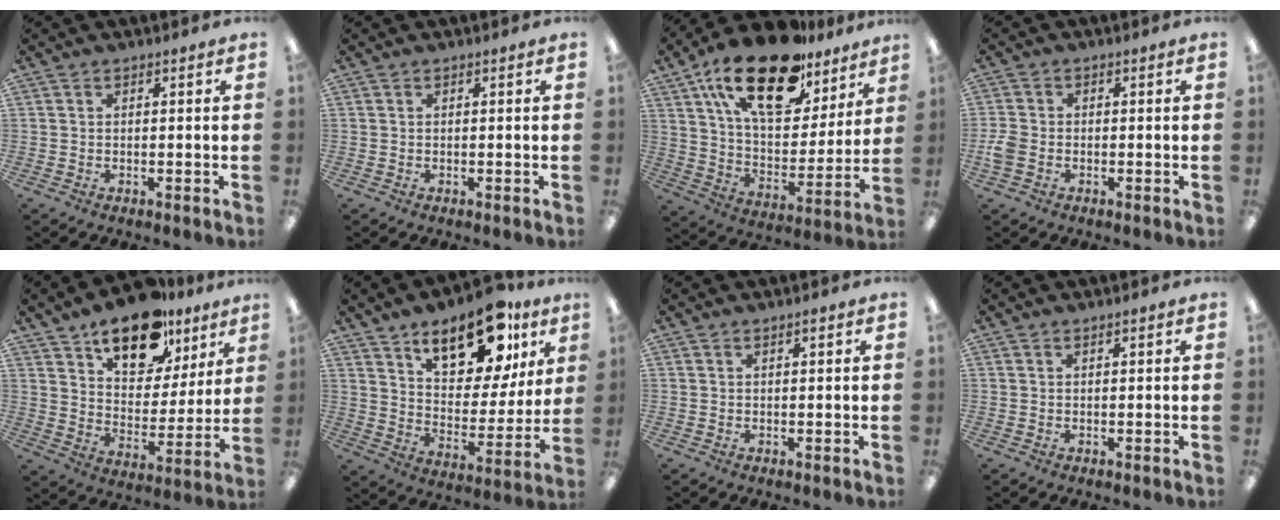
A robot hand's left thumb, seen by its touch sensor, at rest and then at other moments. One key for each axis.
{"total": 0.0}
{"total": 24.3, "fx": 16.1, "fy": 10.7, "fz": 14.7, "tx": -0.249, "ty": -0.087, "tz": 0.280}
{"total": 3.6, "fx": -0.9, "fy": 2.6, "fz": 2.3, "tx": -0.042, "ty": 0.007, "tz": -0.016}
{"total": 18.5, "fx": 12.8, "fy": 9.5, "fz": 9.3, "tx": -0.135, "ty": -0.073, "tz": 0.222}
{"total": 20.0, "fx": 13.0, "fy": 9.4, "fz": 11.9, "tx": -0.160, "ty": -0.073, "tz": 0.218}
{"total": 1.1, "fx": 0.8, "fy": 0.2, "fz": 0.7, "tx": -0.014, "ty": 0.000, "tz": 0.014}
{"total": 0.8, "fx": 0.7, "fy": 0.1, "fz": 0.4, "tx": -0.008, "ty": 0.001, "tz": 0.012}